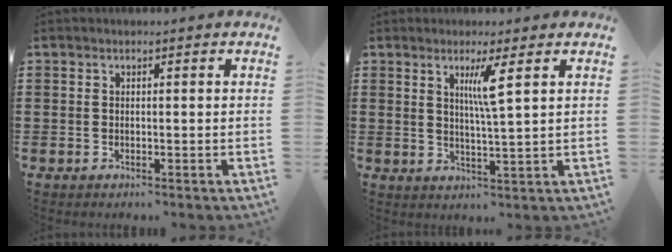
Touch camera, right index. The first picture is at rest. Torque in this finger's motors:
{"motor_torque": [0.03, 0.13, 0.11, 0.07]}